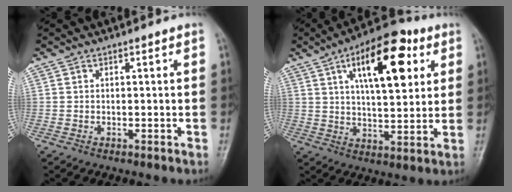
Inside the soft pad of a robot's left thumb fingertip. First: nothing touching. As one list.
[{"total": 17.1, "force": [6.8, 7.4, 13.9], "torque": [-0.185, -0.010, 0.101]}]